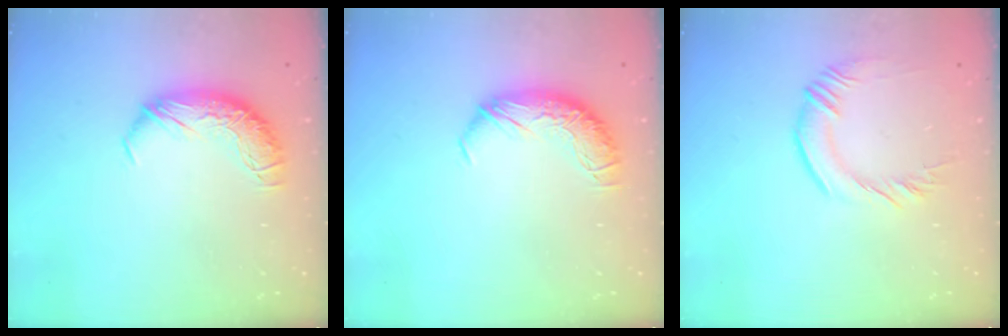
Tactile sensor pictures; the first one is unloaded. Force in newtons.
{"total": 0.0}
{"total": 1.2, "press": 0.8, "slide": 0.9}